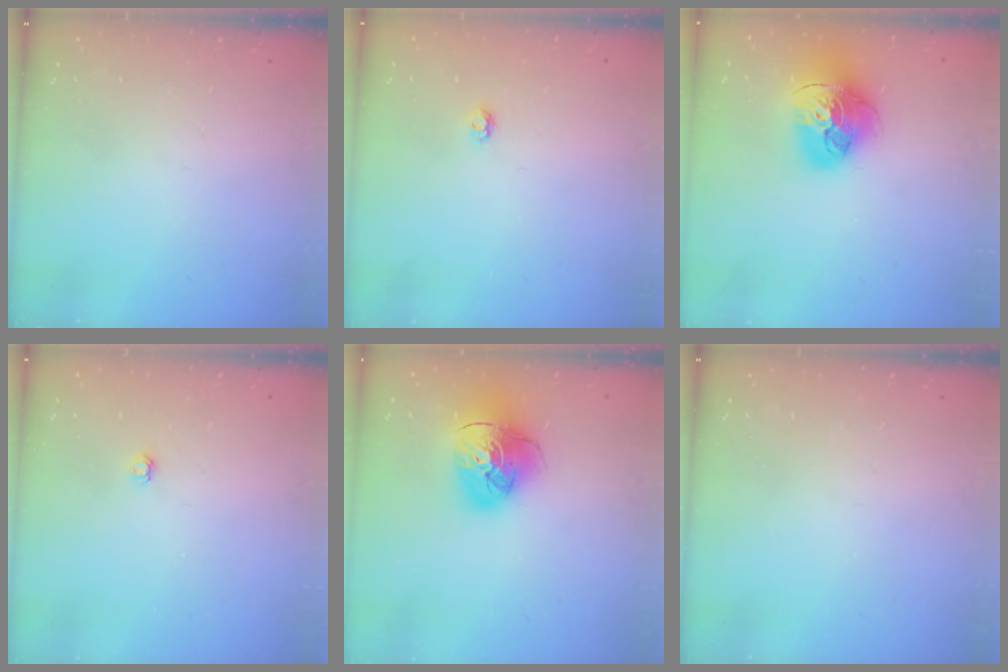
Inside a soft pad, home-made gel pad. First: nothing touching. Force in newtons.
{"total": 2.9, "press": 2.9, "slide": 0.4}
{"total": 18.6, "press": 18.5, "slide": 2.1}
{"total": 3.0, "press": 3.0, "slide": 0.4}
{"total": 15.2, "press": 15.1, "slide": 1.9}
{"total": 0.0}